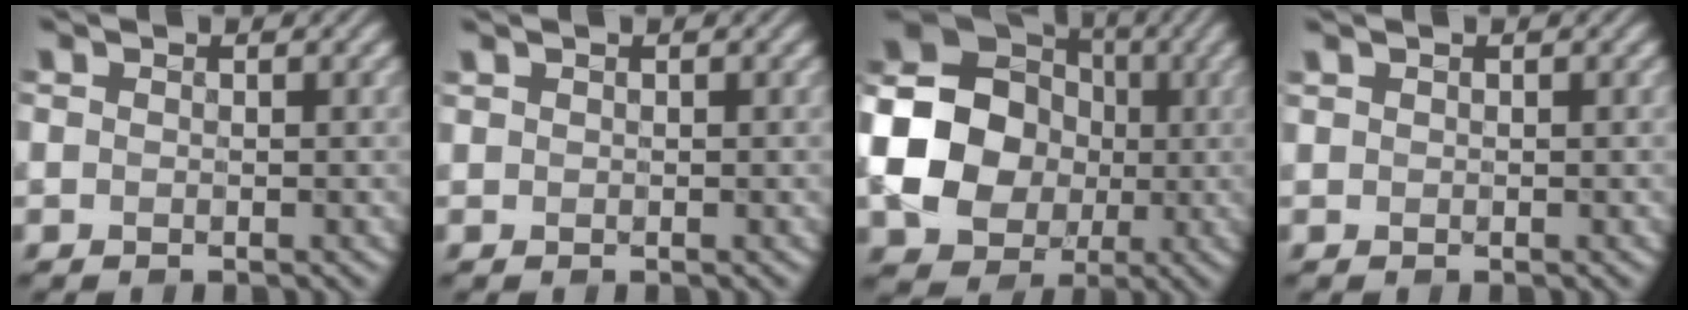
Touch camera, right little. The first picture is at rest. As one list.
[{"total": 0.0}, {"total": 14.0, "force": [-1.0, 12.2, 6.8], "torque": [-0.152, 0.001, -0.042]}, {"total": 0.0}]